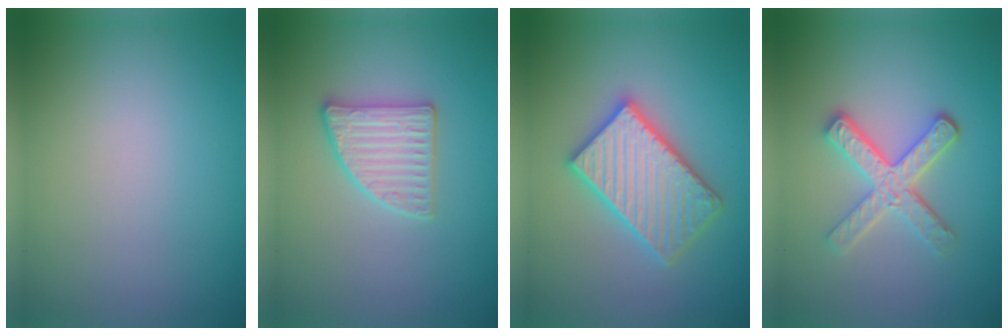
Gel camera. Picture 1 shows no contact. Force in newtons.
{"total": 2.8, "press": 2.8, "slide": 0.4}
{"total": 5.5, "press": 5.5, "slide": 0.8}
{"total": 4.1, "press": 3.3, "slide": 2.4}